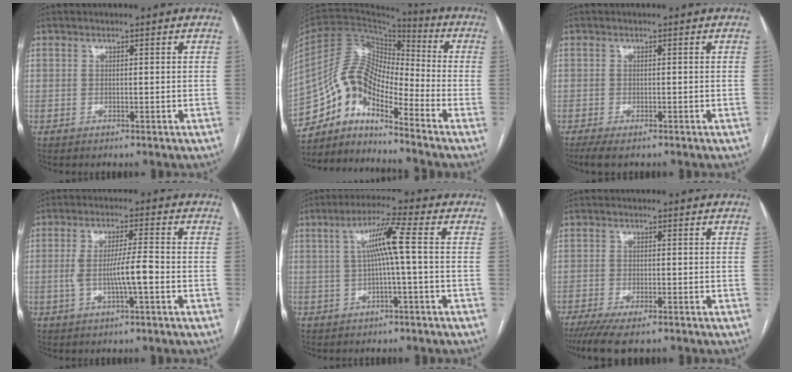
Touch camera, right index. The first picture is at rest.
{"total": 11.9, "force": [-9.6, 3.2, 6.3], "torque": [-0.119, 0.037, -0.182]}
{"total": 3.6, "force": [-2.6, 1.0, 2.2], "torque": [-0.040, -0.010, -0.040]}
{"total": 6.2, "force": [-1.4, 0.2, 6.0], "torque": [-0.113, 0.005, -0.024]}
{"total": 6.5, "force": [0.3, -0.7, 6.4], "torque": [-0.114, 0.018, 0.009]}
{"total": 8.0, "force": [-6.2, 1.8, 4.7], "torque": [-0.069, -0.015, -0.098]}